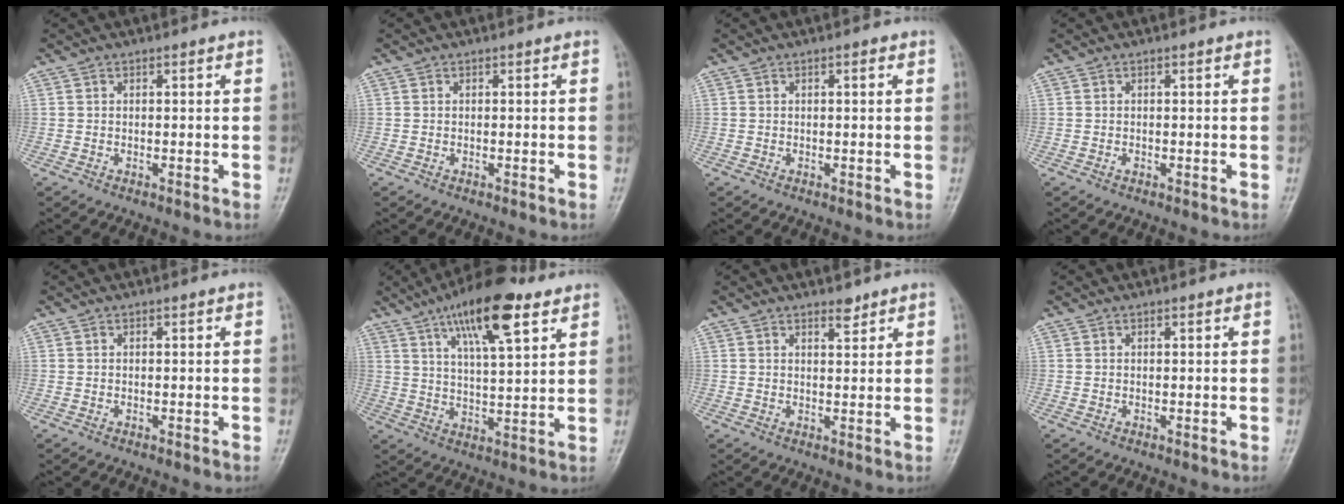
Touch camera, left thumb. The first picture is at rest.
{"total": 0.0}
{"total": 1.1, "force": [0.4, 0.3, 0.9], "torque": [-0.013, 0.002, 0.004]}
{"total": 0.7, "force": [0.0, 0.5, 0.6], "torque": [-0.005, 0.000, 0.001]}
{"total": 0.0}
{"total": 15.4, "force": [8.7, 4.8, 11.9], "torque": [-0.174, -0.027, 0.142]}
{"total": 2.4, "force": [1.9, 0.9, 1.2], "torque": [-0.009, -0.014, 0.030]}
{"total": 0.5, "force": [0.3, 0.1, 0.4], "torque": [-0.006, -0.001, 0.004]}